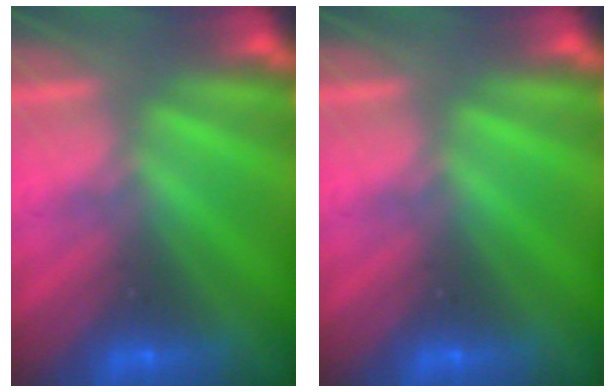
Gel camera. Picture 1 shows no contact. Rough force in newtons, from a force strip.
{"total": 0.0}